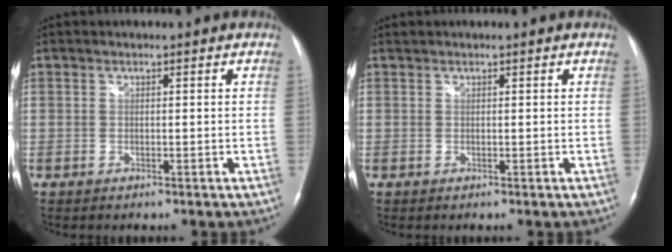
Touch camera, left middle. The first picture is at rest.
{"total": 0.0}